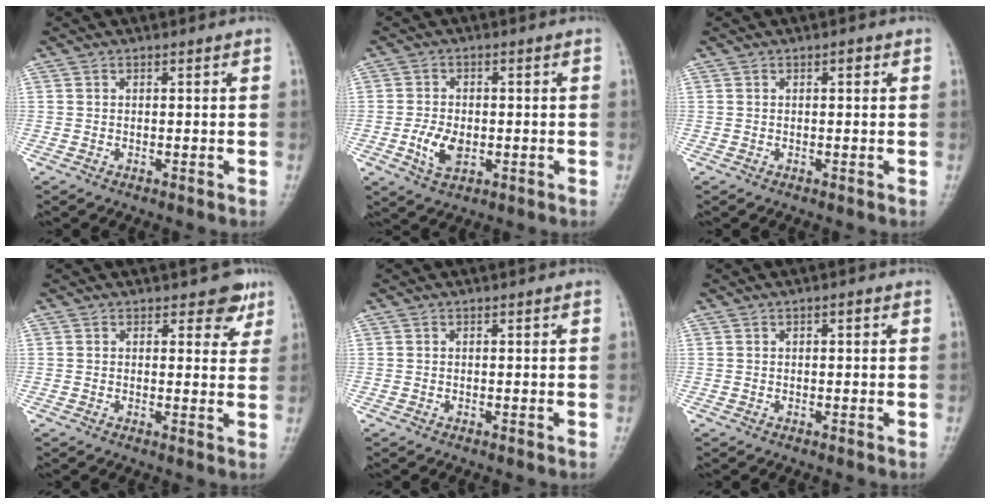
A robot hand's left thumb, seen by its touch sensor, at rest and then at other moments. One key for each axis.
{"total": 5.5, "fx": -1.3, "fy": 3.4, "fz": 4.2, "tx": -0.078, "ty": 0.000, "tz": -0.021}
{"total": 0.8, "fx": 0.3, "fy": 0.4, "fz": 0.6, "tx": -0.005, "ty": 0.002, "tz": 0.002}
{"total": 4.0, "fx": 2.5, "fy": 2.2, "fz": 2.1, "tx": 0.006, "ty": -0.012, "tz": 0.026}
{"total": 0.0}
{"total": 1.0, "fx": 0.3, "fy": 0.4, "fz": 0.8, "tx": -0.009, "ty": 0.003, "tz": 0.003}